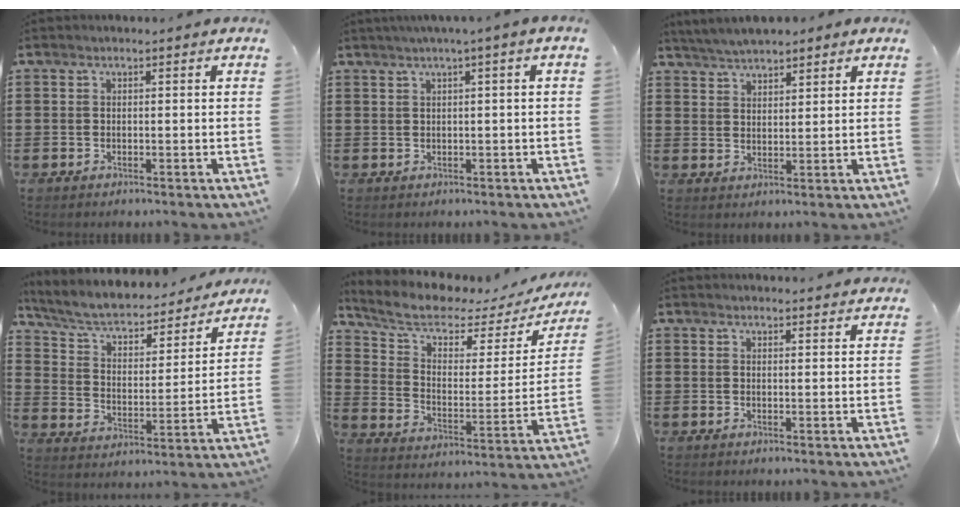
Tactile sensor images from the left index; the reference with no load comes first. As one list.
[{"total": 1.5, "force": [0.3, -0.4, 1.5], "torque": [-0.024, -0.006, 0.006]}, {"total": 4.3, "force": [4.1, 0.8, 0.7], "torque": [-0.028, -0.006, 0.077]}, {"total": 5.5, "force": [4.6, 1.8, 2.4], "torque": [-0.070, -0.034, 0.072]}, {"total": 7.5, "force": [6.2, 2.3, 3.5], "torque": [-0.099, -0.041, 0.107]}, {"total": 2.0, "force": [2.0, 0.0, 0.1], "torque": [-0.007, -0.001, 0.039]}]